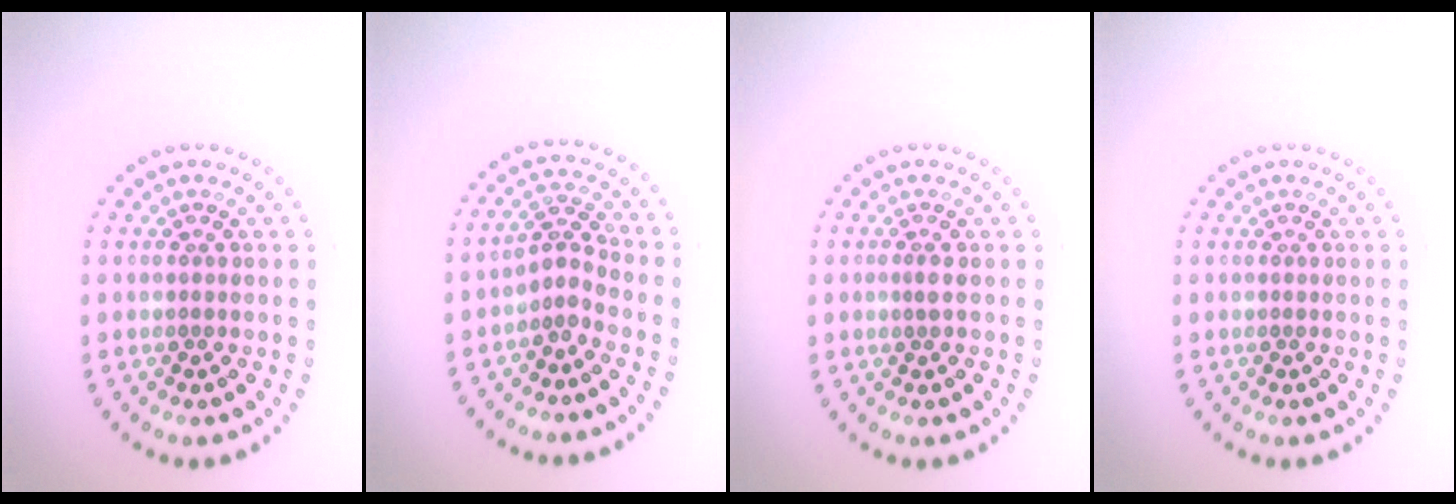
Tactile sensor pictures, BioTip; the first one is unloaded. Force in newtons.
{"total": 2.0, "press": 1.4, "slide": 1.5}
{"total": 0.8, "press": 0.3, "slide": 0.7}
{"total": 0.0}